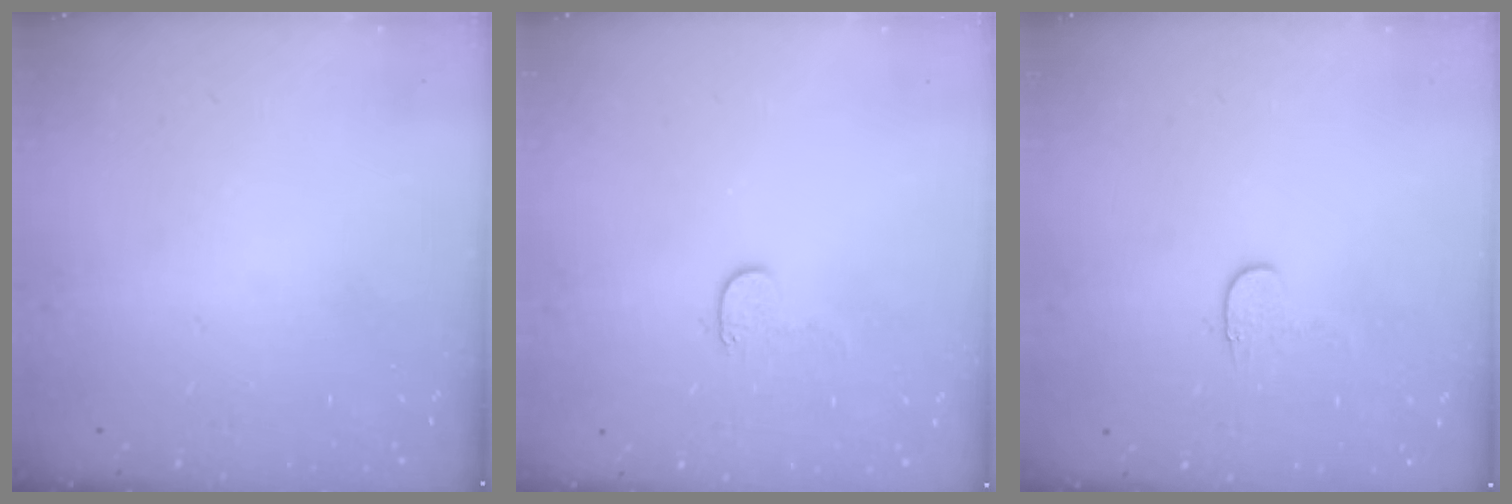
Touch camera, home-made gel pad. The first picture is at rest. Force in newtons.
{"total": 4.1, "press": 4.1, "slide": 0.4}
{"total": 3.5, "press": 3.5, "slide": 0.4}